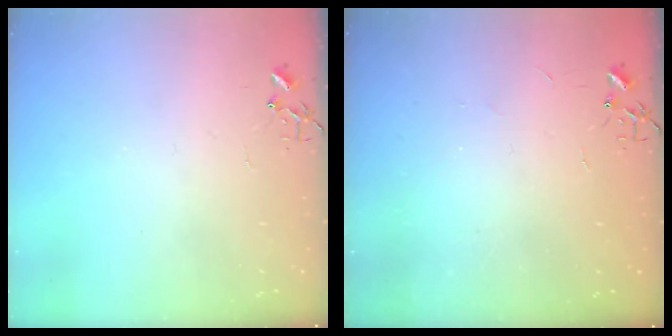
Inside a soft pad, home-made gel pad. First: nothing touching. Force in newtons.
{"total": 1.9, "press": 1.9, "slide": 0.3}